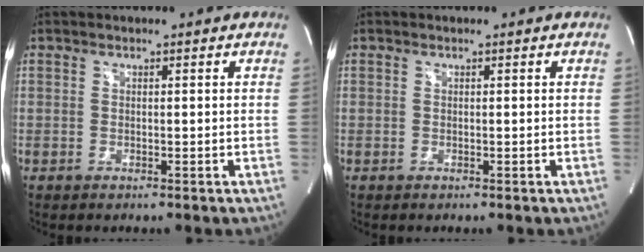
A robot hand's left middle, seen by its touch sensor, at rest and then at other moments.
{"total": 0.0}